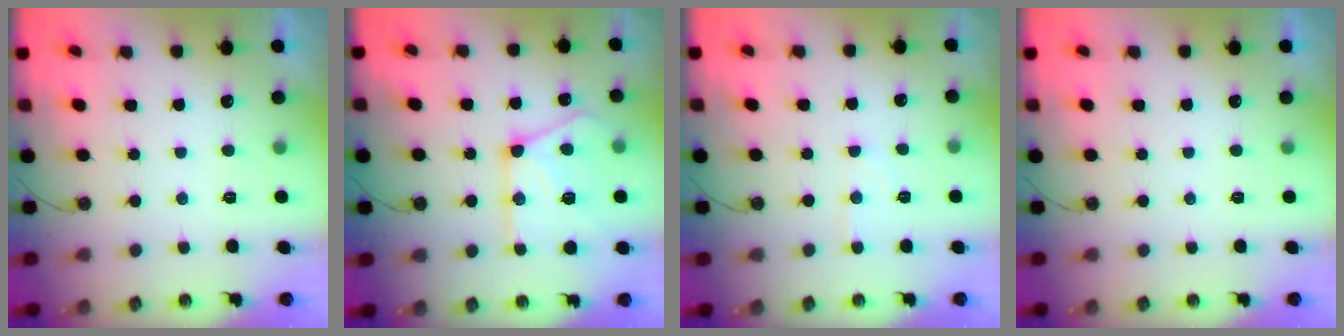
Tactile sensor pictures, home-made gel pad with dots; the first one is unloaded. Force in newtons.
{"total": 17.9, "press": 17.9, "slide": 1.3}
{"total": 6.1, "press": 6.0, "slide": 0.8}
{"total": 0.0}